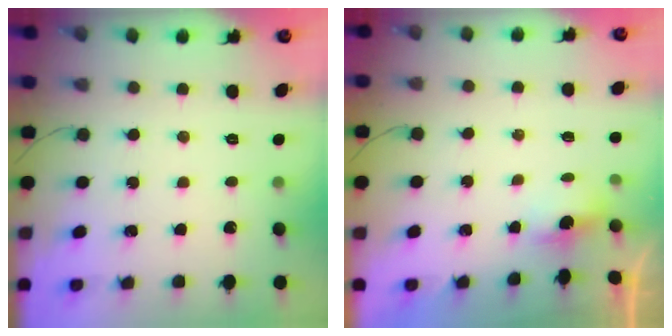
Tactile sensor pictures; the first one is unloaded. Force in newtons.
{"total": 2.7, "press": 2.6, "slide": 0.7}